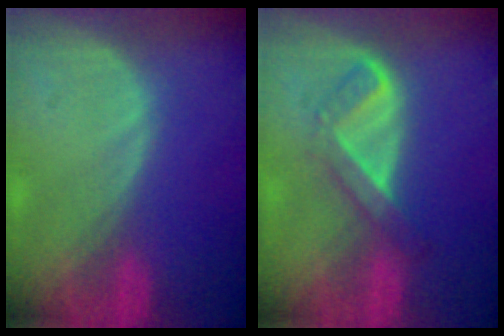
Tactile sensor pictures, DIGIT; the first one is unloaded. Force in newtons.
{"total": 5.4, "press": 4.5, "slide": 3.1}